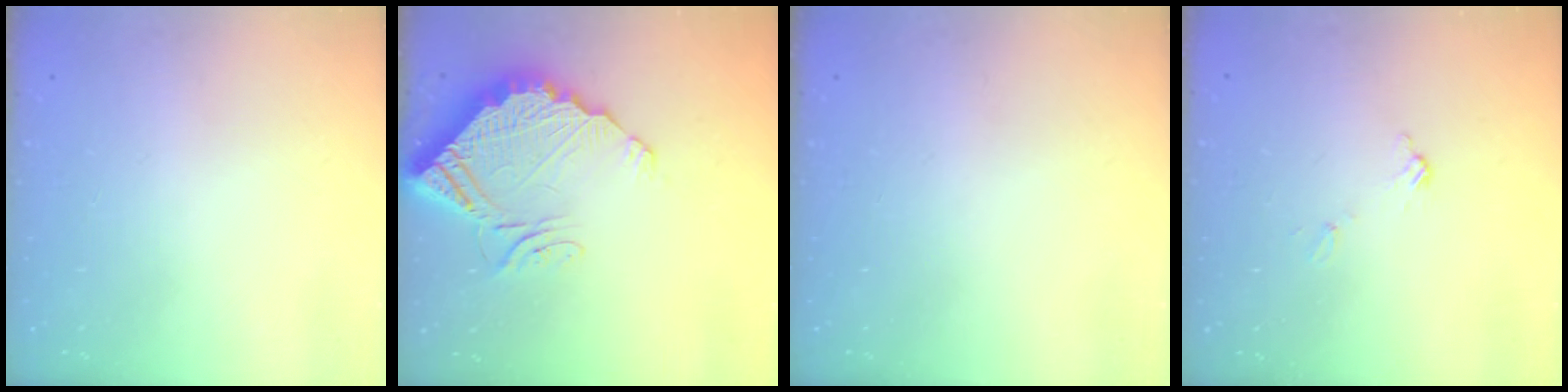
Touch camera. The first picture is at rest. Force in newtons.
{"total": 13.8, "press": 13.8, "slide": 1.1}
{"total": 0.0}
{"total": 5.2, "press": 5.1, "slide": 0.4}